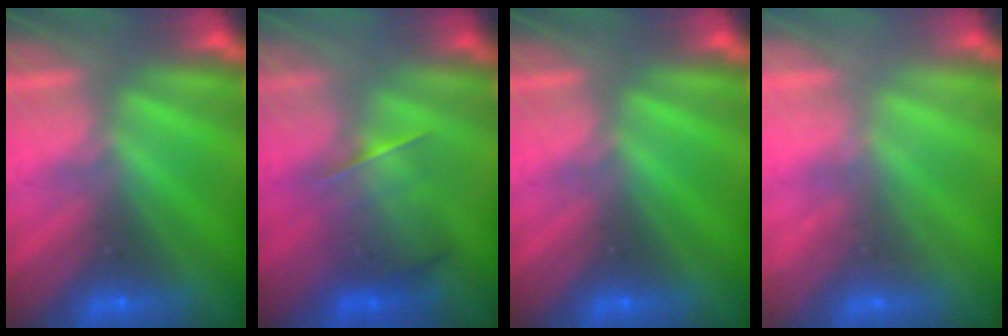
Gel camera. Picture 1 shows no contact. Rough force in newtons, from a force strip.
{"total": 2.1}
{"total": 0.0}
{"total": 2.1}